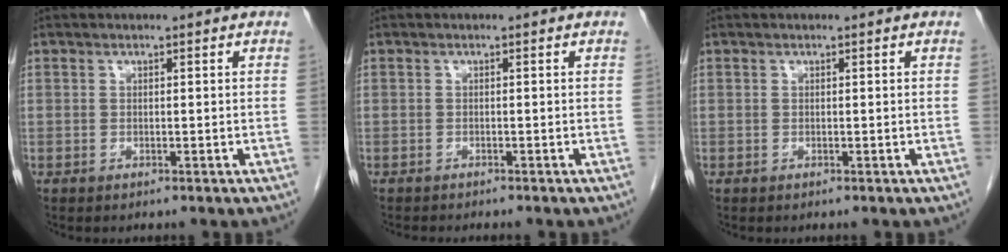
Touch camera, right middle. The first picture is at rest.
{"total": 2.9, "force": [-2.6, 0.2, 1.3], "torque": [-0.023, -0.007, -0.031]}
{"total": 0.0}